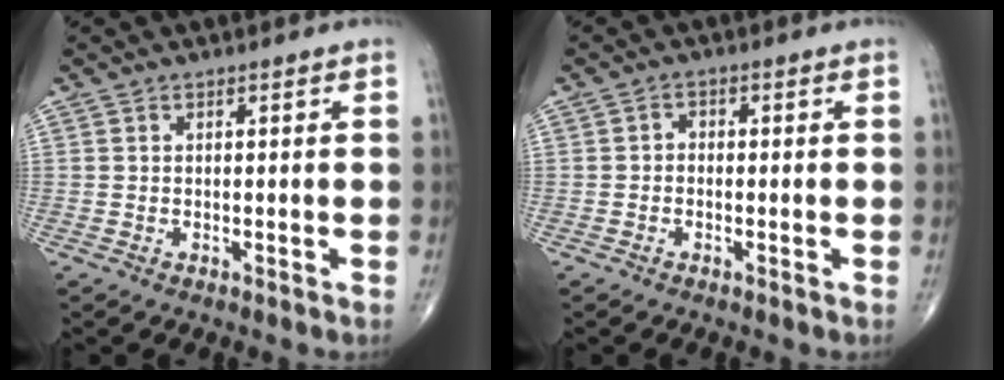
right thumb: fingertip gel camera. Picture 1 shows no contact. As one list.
[{"total": 1.5, "force": [-0.3, 1.2, 0.8], "torque": [-0.001, 0.007, -0.011]}]